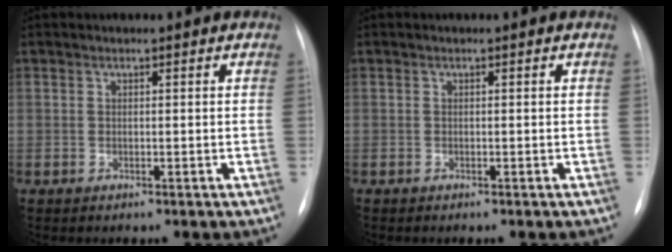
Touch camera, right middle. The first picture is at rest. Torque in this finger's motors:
{"motor_torque": [-0.31, -0.05, 0.01, -0.01]}